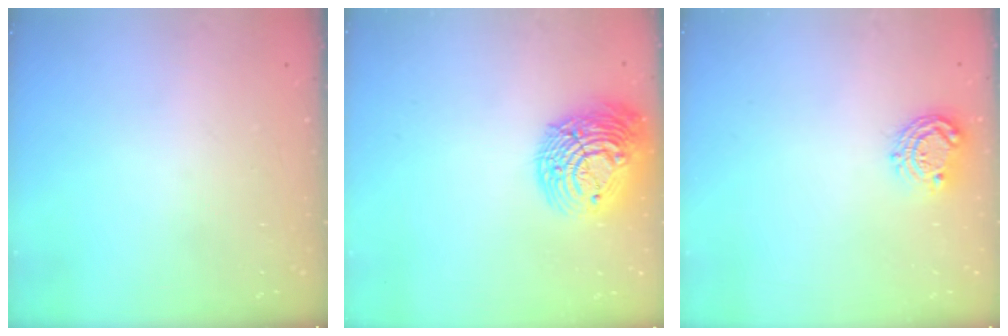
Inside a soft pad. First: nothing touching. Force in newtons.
{"total": 18.1, "press": 18.0, "slide": 1.7}
{"total": 8.3, "press": 8.3, "slide": 0.3}